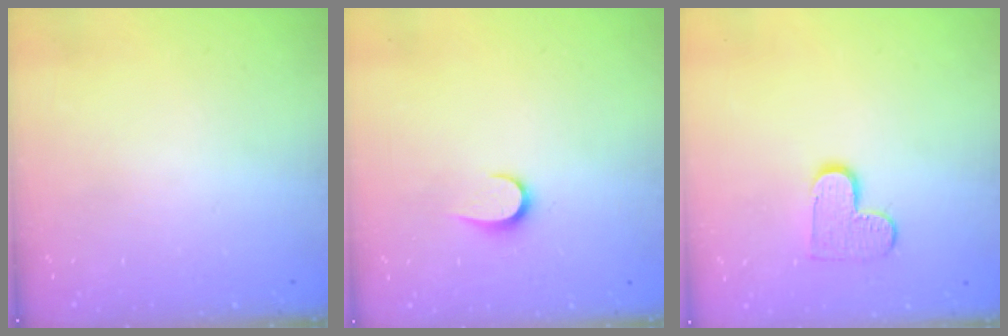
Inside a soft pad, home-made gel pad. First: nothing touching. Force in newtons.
{"total": 5.0, "press": 5.0, "slide": 0.5}
{"total": 8.5, "press": 8.4, "slide": 0.4}